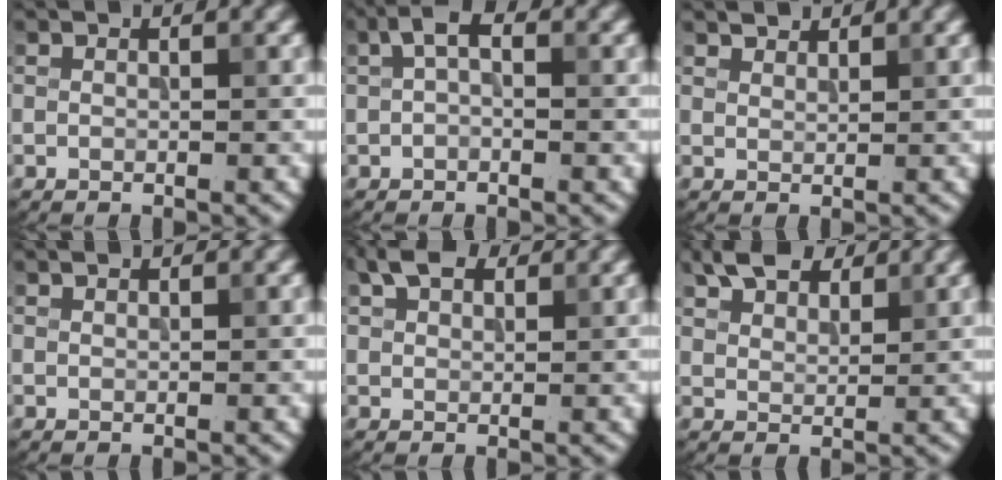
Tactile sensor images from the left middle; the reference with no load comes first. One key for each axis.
{"total": 2.0, "fx": 0.3, "fy": 1.0, "fz": 1.7, "tx": -0.033, "ty": 0.010, "tz": -0.001}
{"total": 1.8, "fx": 1.7, "fy": 0.5, "fz": 0.3, "tx": -0.009, "ty": -0.003, "tz": 0.035}
{"total": 0.5, "fx": 0.5, "fy": 0.1, "fz": 0.1, "tx": 0.001, "ty": 0.001, "tz": 0.010}
{"total": 3.4, "fx": 2.1, "fy": 2.0, "fz": 1.8, "tx": -0.039, "ty": 0.011, "tz": 0.037}
{"total": 4.5, "fx": 3.3, "fy": 2.2, "fz": 2.0, "tx": -0.043, "ty": 0.011, "tz": 0.062}